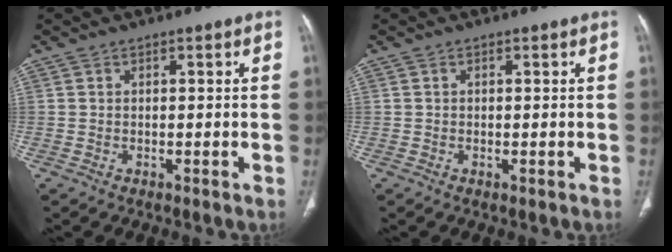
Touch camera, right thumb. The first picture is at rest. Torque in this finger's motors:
{"motor_torque": [1.42, 0.46, 0.03, -0.44, 0.03]}